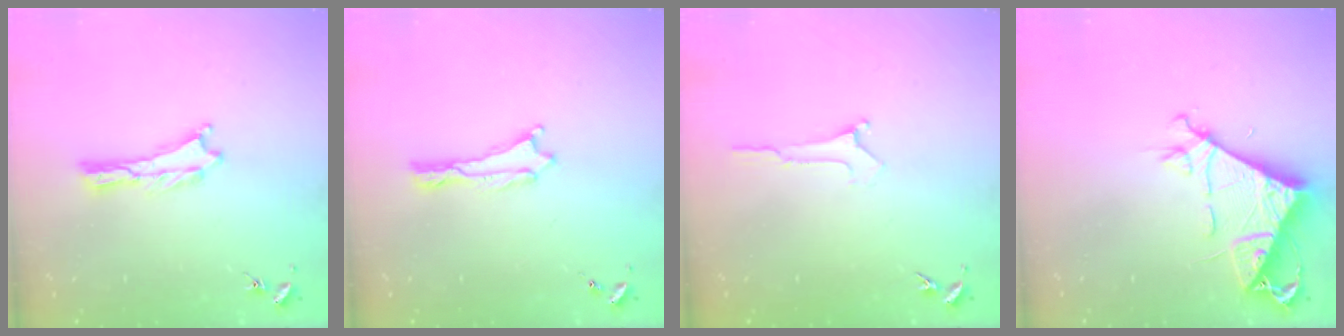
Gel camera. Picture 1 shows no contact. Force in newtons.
{"total": 0.0}
{"total": 0.0}
{"total": 8.1, "press": 8.1, "slide": 0.6}